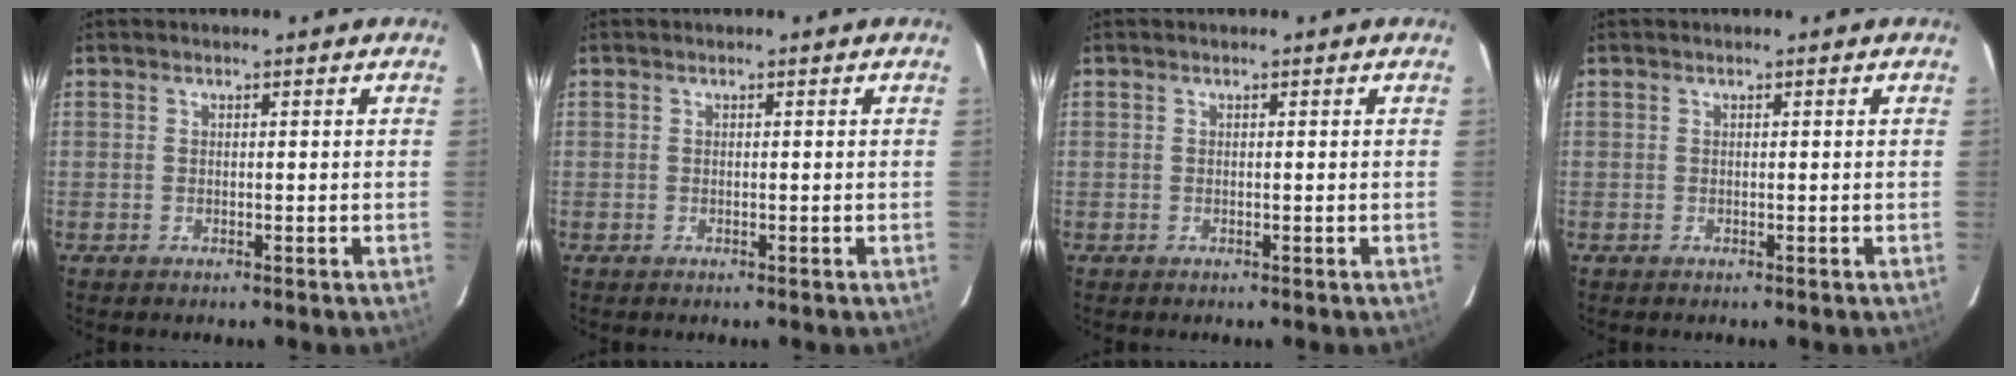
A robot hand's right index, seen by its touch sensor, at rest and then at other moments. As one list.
[{"total": 0.0}, {"total": 0.0}, {"total": 0.0}]